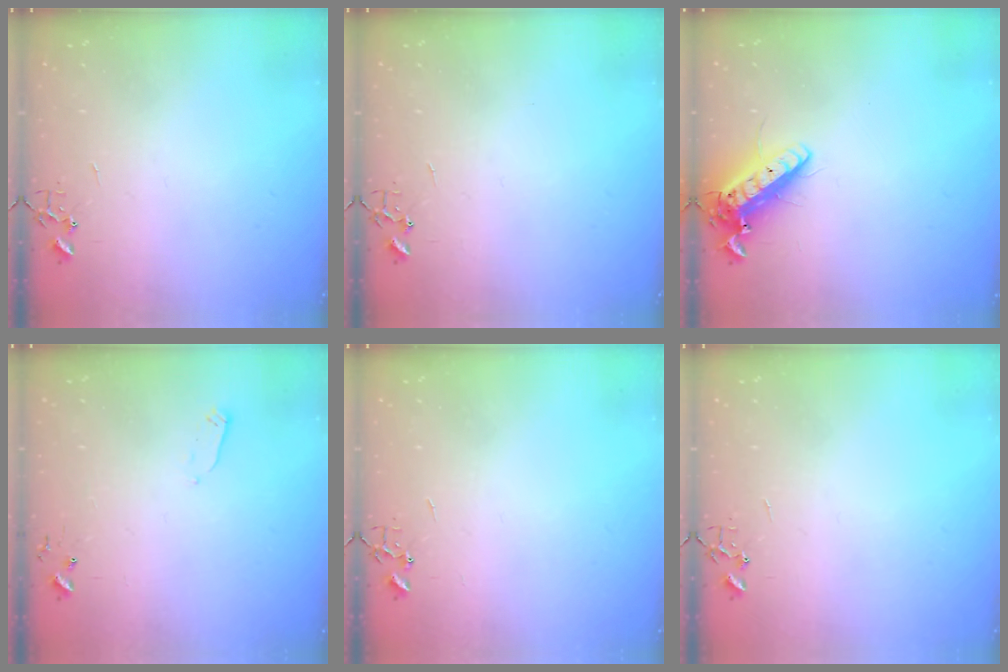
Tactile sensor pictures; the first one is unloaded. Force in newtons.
{"total": 0.0}
{"total": 14.4, "press": 14.1, "slide": 2.7}
{"total": 2.4, "press": 2.4, "slide": 0.4}
{"total": 0.0}
{"total": 0.0}